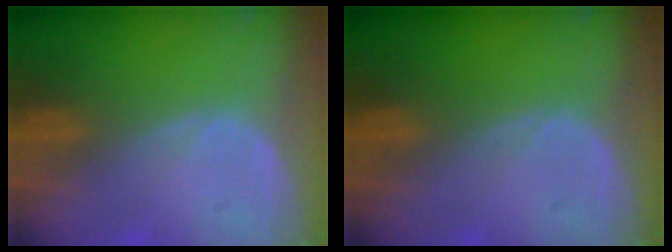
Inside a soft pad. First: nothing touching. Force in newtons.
{"total": 0.0}